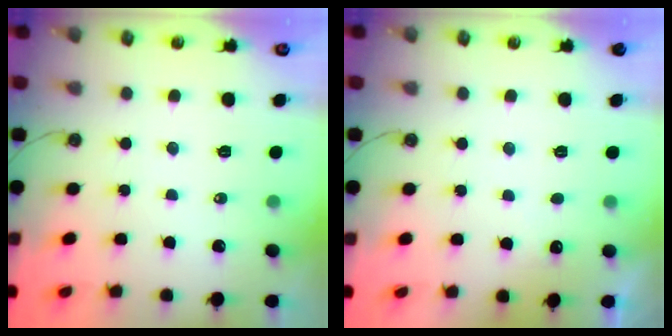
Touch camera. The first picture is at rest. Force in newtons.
{"total": 2.7, "press": 2.5, "slide": 1.0}